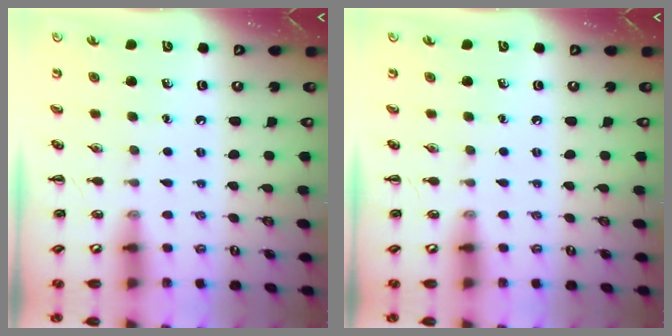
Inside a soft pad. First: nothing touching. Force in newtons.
{"total": 0.0}